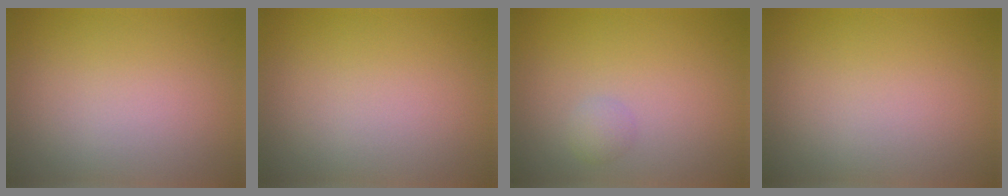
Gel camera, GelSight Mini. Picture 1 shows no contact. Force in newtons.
{"total": 0.0}
{"total": 1.1, "press": 1.1, "slide": 0.1}
{"total": 0.0}